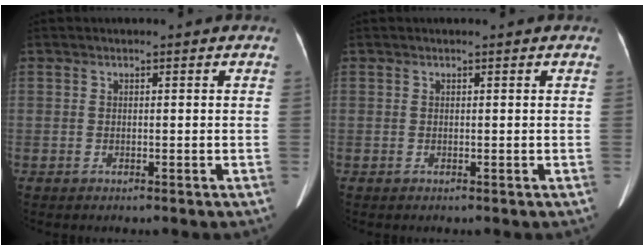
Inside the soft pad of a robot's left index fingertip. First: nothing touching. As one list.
[{"total": 0.0}]